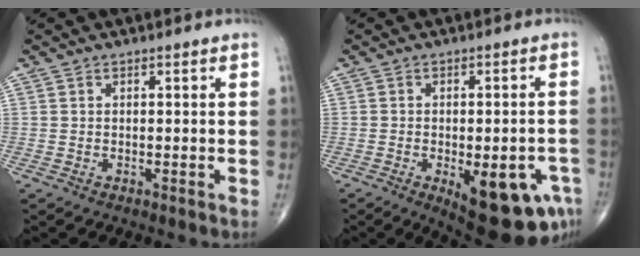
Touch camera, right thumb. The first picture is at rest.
{"total": 15.4, "force": [-6.1, 6.1, 12.8], "torque": [-0.121, 0.012, -0.061]}